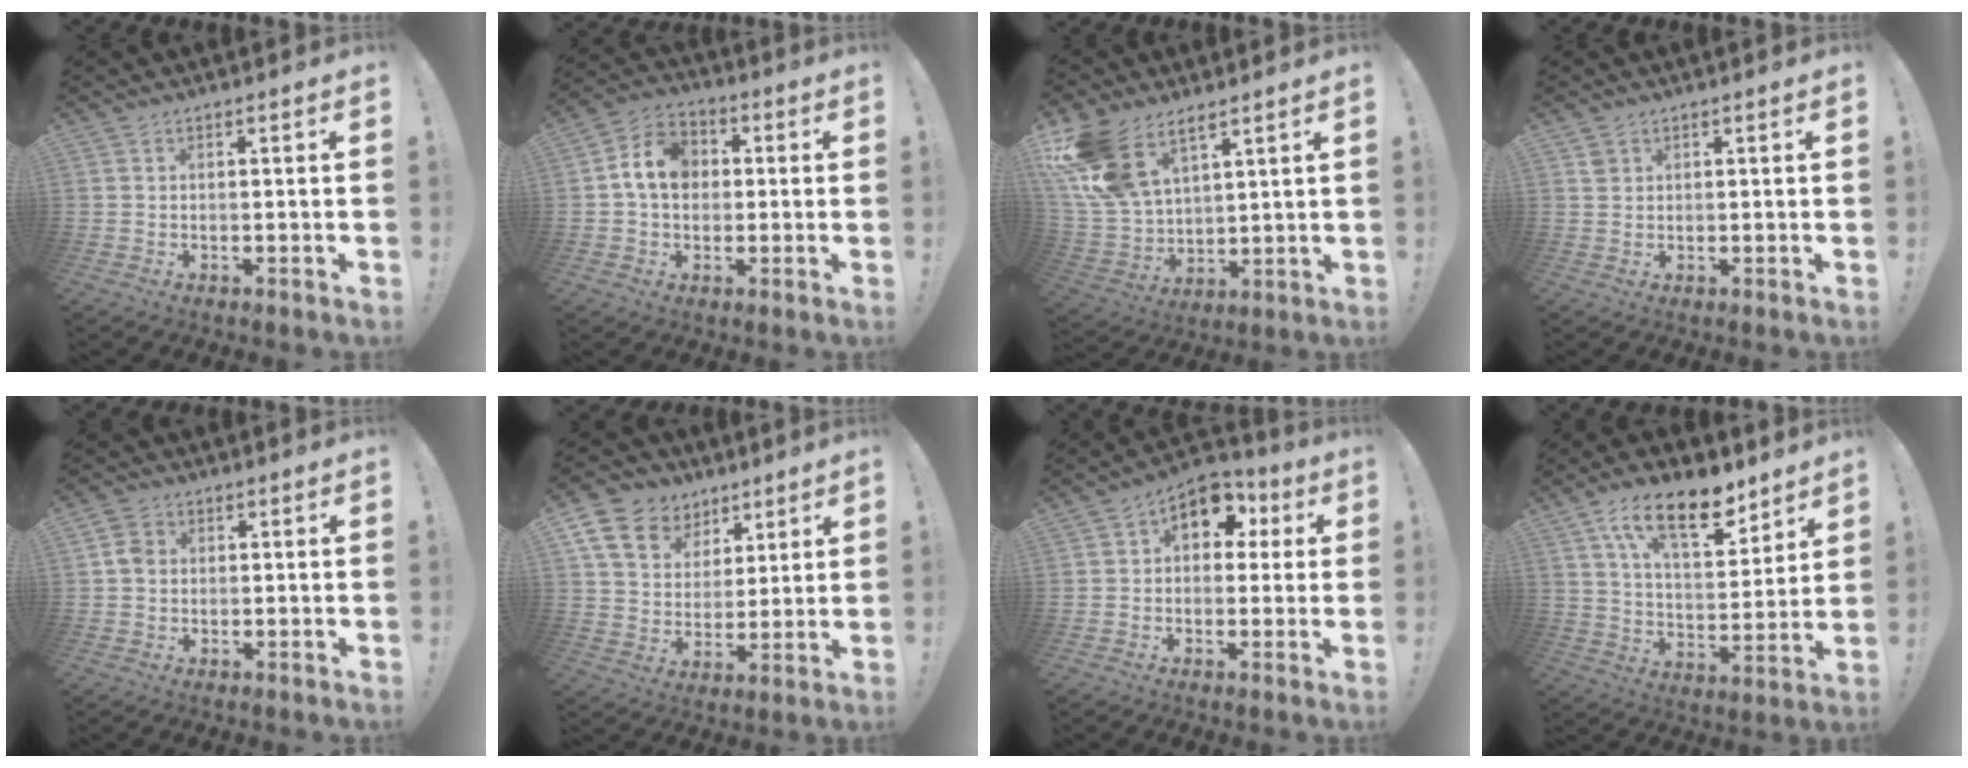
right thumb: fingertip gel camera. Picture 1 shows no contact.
{"total": 11.1, "force": [1.5, 8.8, 6.6], "torque": [-0.102, 0.014, 0.035]}
{"total": 16.2, "force": [10.0, 9.2, 8.8], "torque": [-0.173, -0.054, 0.195]}
{"total": 1.7, "force": [1.1, 1.2, 0.4], "torque": [0.008, -0.007, 0.018]}
{"total": 4.4, "force": [0.4, 3.8, 2.2], "torque": [-0.032, 0.009, 0.010]}
{"total": 13.9, "force": [7.6, 10.3, 5.6], "torque": [-0.083, -0.046, 0.149]}
{"total": 10.1, "force": [3.3, 7.6, 5.9], "torque": [-0.074, -0.005, 0.066]}
{"total": 16.5, "force": [10.4, 6.9, 10.8], "torque": [-0.180, -0.053, 0.181]}